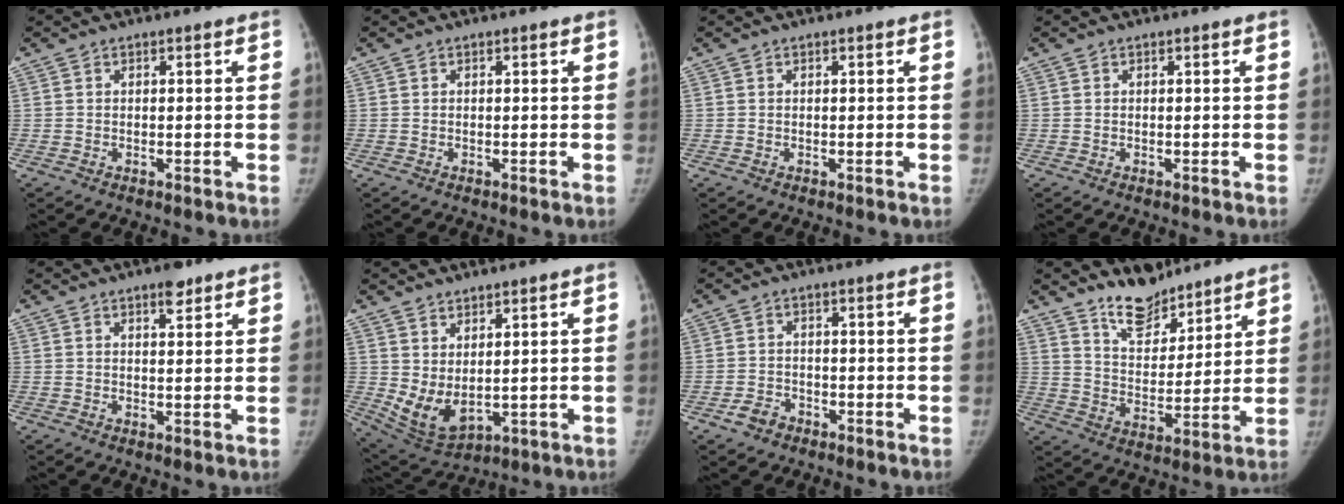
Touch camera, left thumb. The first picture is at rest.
{"total": 0.0}
{"total": 0.0}
{"total": 0.0}
{"total": 3.5, "force": [2.4, 1.3, 2.2], "torque": [-0.021, -0.013, 0.033]}
{"total": 8.1, "force": [1.9, 4.1, 6.8], "torque": [-0.122, -0.026, 0.058]}
{"total": 3.0, "force": [-1.9, 2.2, 0.9], "torque": [-0.012, 0.015, -0.030]}
{"total": 10.5, "force": [8.7, 4.6, 3.6], "torque": [-0.032, -0.068, 0.159]}